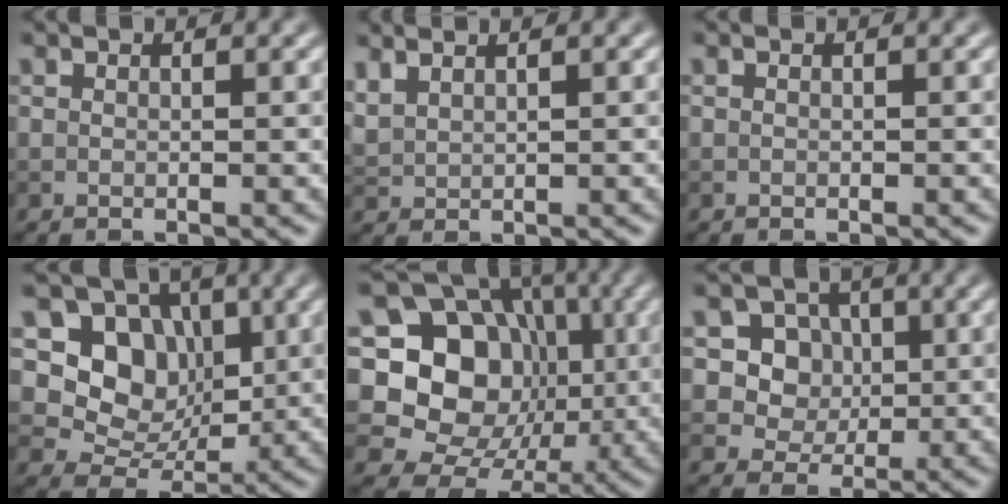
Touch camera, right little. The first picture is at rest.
{"total": 1.8, "force": [1.4, 0.6, 0.9], "torque": [-0.025, 0.011, 0.035]}
{"total": 0.0}
{"total": 7.1, "force": [1.1, 5.8, 3.8], "torque": [-0.056, -0.003, 0.005]}
{"total": 15.0, "force": [0.3, 13.2, 7.1], "torque": [-0.137, 0.030, -0.014]}
{"total": 7.5, "force": [1.9, 6.6, 3.1], "torque": [-0.055, 0.014, 0.026]}